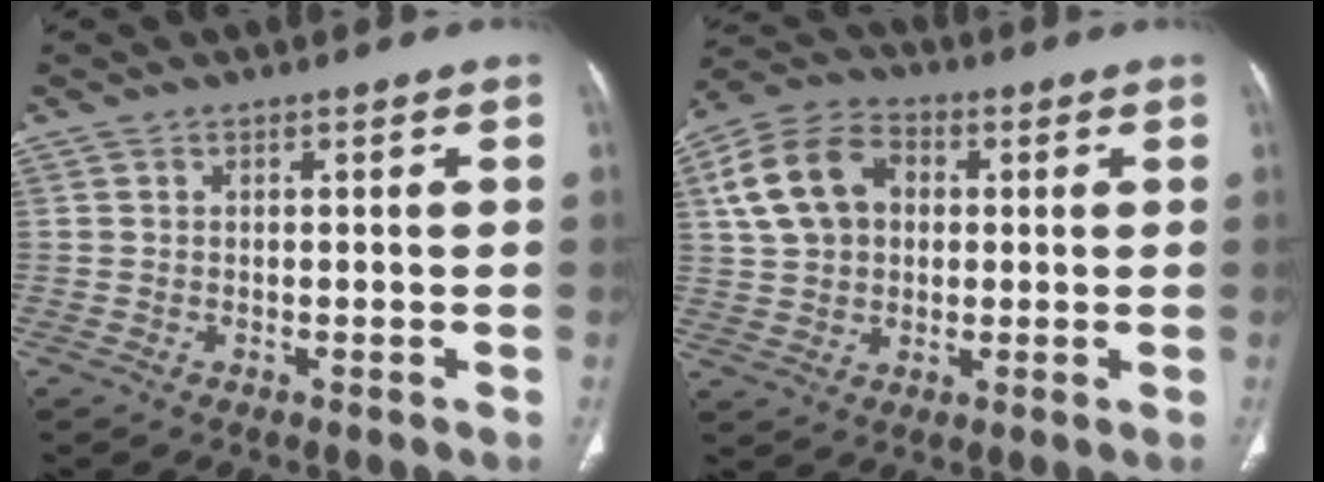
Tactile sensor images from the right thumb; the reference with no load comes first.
{"total": 12.6, "force": [2.6, 9.4, 8.0], "torque": [-0.138, 0.017, 0.041]}